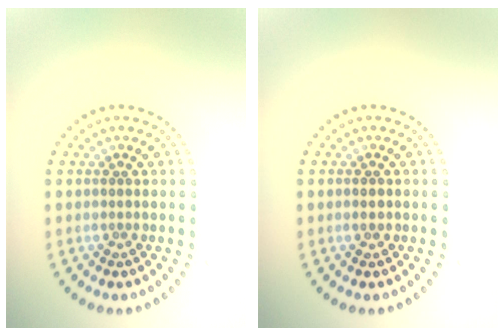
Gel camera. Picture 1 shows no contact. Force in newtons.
{"total": 1.3, "press": 1.3, "slide": 0.1}